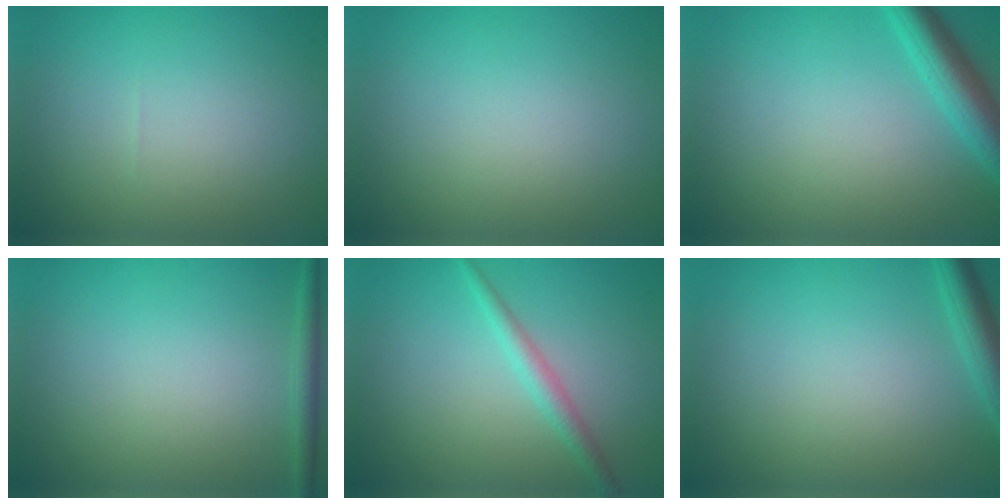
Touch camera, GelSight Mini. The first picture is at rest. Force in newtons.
{"total": 0.0}
{"total": 4.2, "press": 4.2, "slide": 0.1}
{"total": 1.4, "press": 1.4, "slide": 0.1}
{"total": 1.9, "press": 1.9, "slide": 0.1}
{"total": 3.0, "press": 2.9, "slide": 0.2}